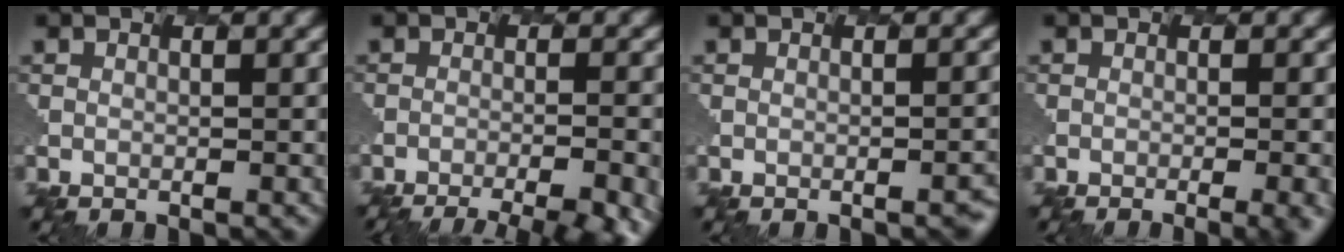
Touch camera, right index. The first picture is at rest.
{"total": 10.5, "force": [-8.4, 2.9, 5.7], "torque": [-0.064, -0.004, -0.079]}
{"total": 2.2, "force": [-1.2, 0.6, 1.8], "torque": [-0.017, 0.000, 0.000]}
{"total": 4.5, "force": [-1.9, 1.5, 3.7], "torque": [-0.030, 0.007, -0.007]}